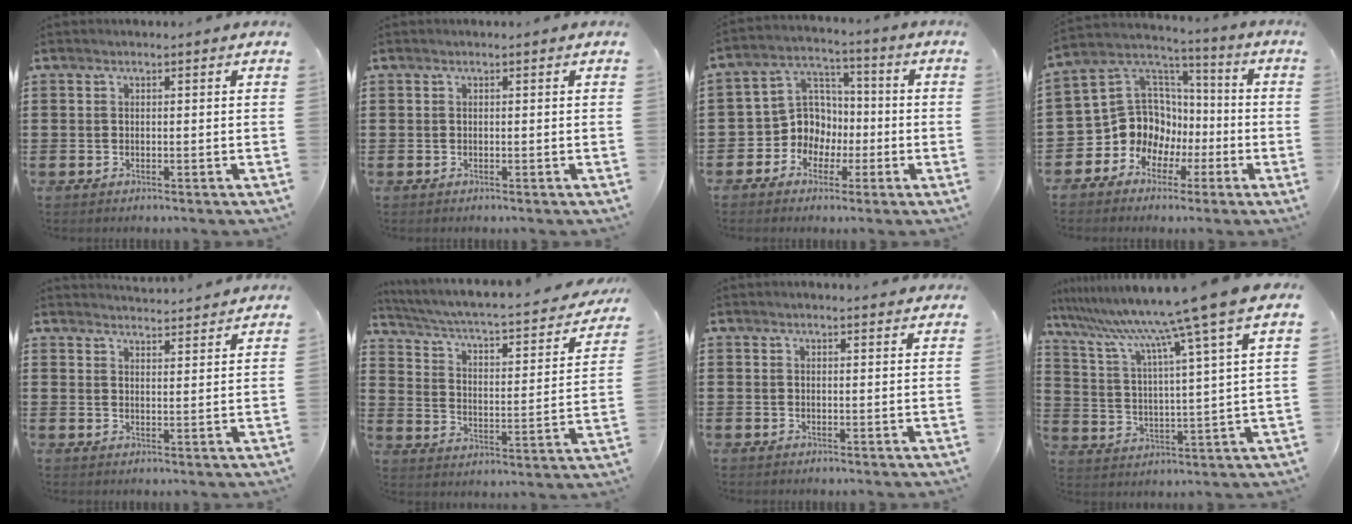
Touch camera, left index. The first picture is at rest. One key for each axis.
{"total": 0.0}
{"total": 8.0, "fx": -1.9, "fy": 7.5, "fz": 2.0, "tx": -0.080, "ty": 0.005, "tz": -0.038}
{"total": 11.0, "fx": -2.7, "fy": 10.2, "fz": 3.1, "tx": -0.102, "ty": -0.014, "tz": -0.046}
{"total": 3.1, "fx": 3.1, "fy": -0.1, "fz": -0.1, "tx": 0.000, "ty": -0.018, "tz": 0.055}
{"total": 3.5, "fx": 2.5, "fy": 0.6, "fz": 2.3, "tx": -0.060, "ty": -0.031, "tz": 0.030}
{"total": 1.2, "fx": 1.1, "fy": 0.3, "fz": 0.1, "tx": -0.003, "ty": 0.001, "tz": 0.023}
{"total": 10.8, "fx": 9.0, "fy": -1.8, "fz": 5.8, "tx": -0.150, "ty": -0.060, "tz": 0.137}